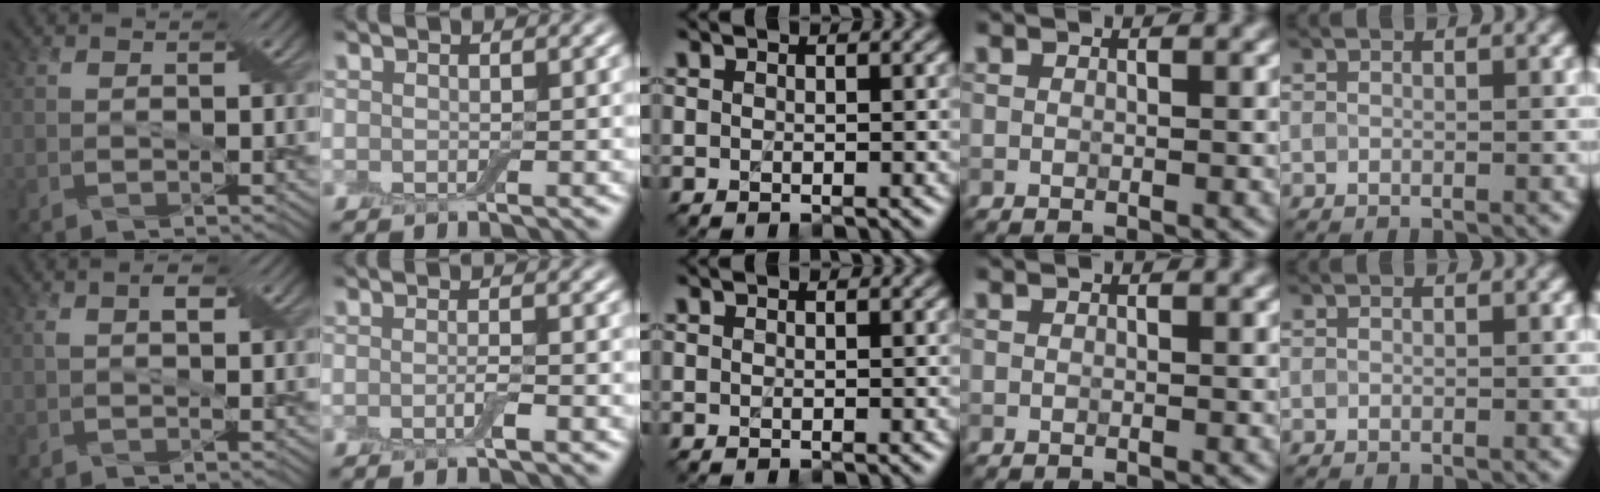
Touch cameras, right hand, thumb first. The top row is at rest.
{"thumb": {"total": 1.7, "force": [0.6, 0.8, 1.4], "torque": [-0.026, 0.004, 0.009]}, "index": {"total": 1.1, "force": [-0.4, 0.1, 1.0], "torque": [-0.020, -0.003, -0.010]}}